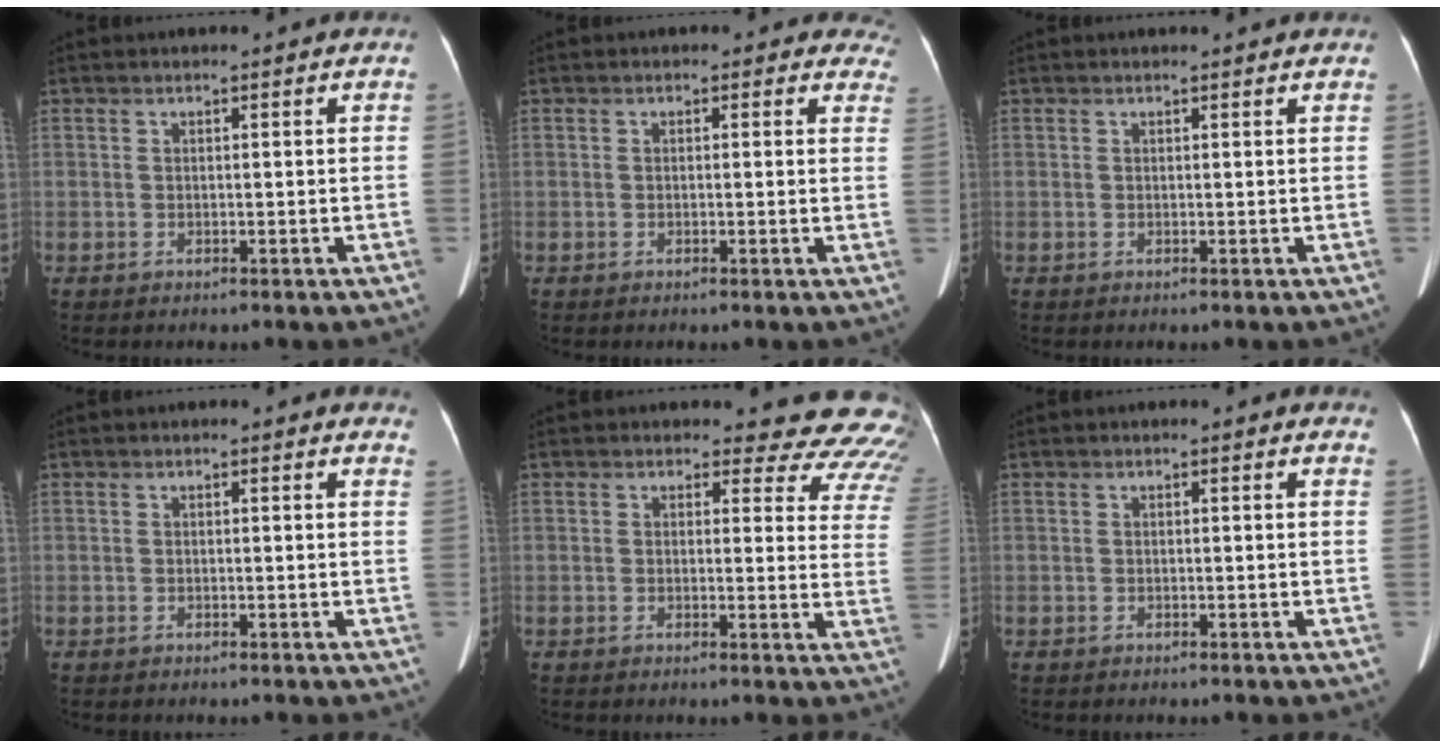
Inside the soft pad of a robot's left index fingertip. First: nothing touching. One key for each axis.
{"total": 4.2, "fx": 3.5, "fy": 2.3, "fz": 0.2, "tx": 0.033, "ty": -0.007, "tz": 0.003}
{"total": 2.3, "fx": 2.2, "fy": 0.2, "fz": 0.5, "tx": -0.014, "ty": 0.009, "tz": 0.021}
{"total": 3.6, "fx": 3.2, "fy": 1.4, "fz": 0.8, "tx": 0.005, "ty": -0.008, "tz": 0.010}
{"total": 14.6, "fx": 13.8, "fy": 4.5, "fz": 1.6, "tx": 0.027, "ty": -0.091, "tz": 0.105}
{"total": 2.5, "fx": 2.2, "fy": 1.1, "fz": 0.7, "tx": -0.001, "ty": -0.001, "tz": 0.004}